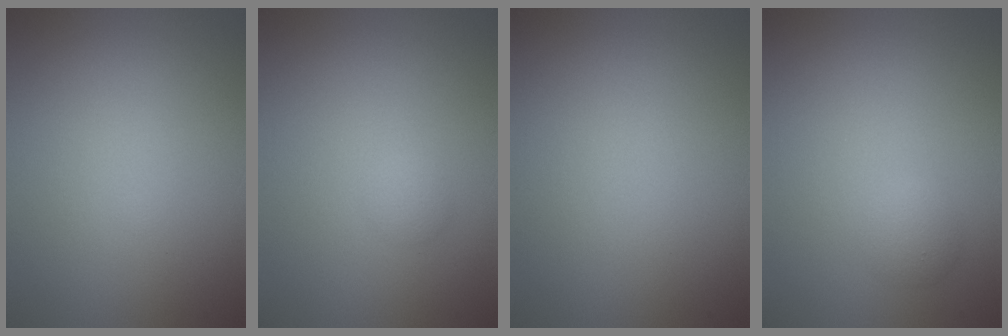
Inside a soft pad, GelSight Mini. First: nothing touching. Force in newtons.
{"total": 0.8, "press": 0.8, "slide": 0.0}
{"total": 0.0}
{"total": 1.4, "press": 1.4, "slide": 0.1}